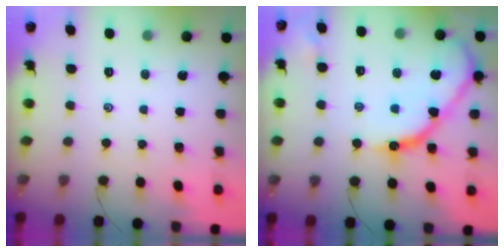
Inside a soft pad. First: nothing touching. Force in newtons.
{"total": 14.1, "press": 14.0, "slide": 0.9}